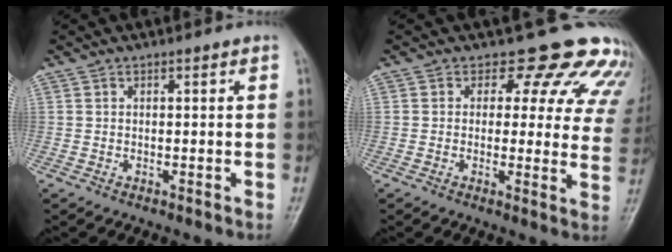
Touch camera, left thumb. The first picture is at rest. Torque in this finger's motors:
{"motor_torque": [0.36, 0.46, -0.01, -0.25, 0.03]}